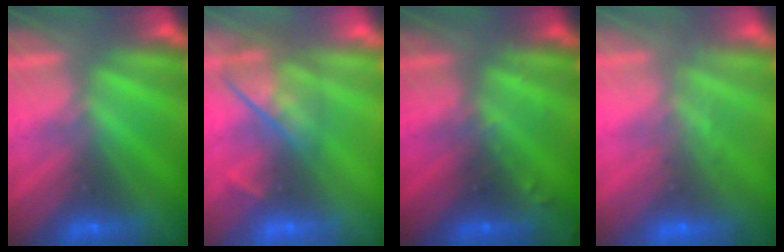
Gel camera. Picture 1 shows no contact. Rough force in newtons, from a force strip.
{"total": 4.8}
{"total": 2.9}
{"total": 8.1}